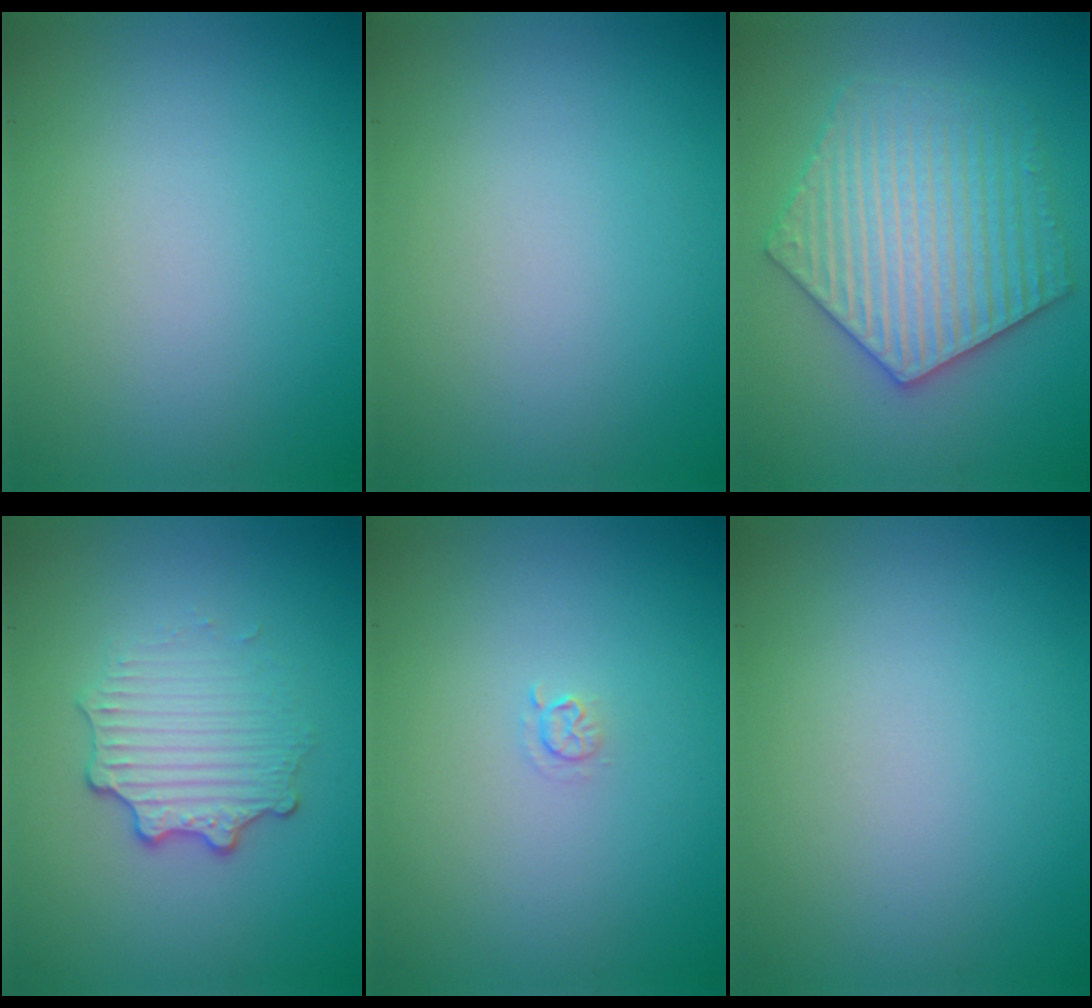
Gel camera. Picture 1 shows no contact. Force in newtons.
{"total": 0.0}
{"total": 6.2, "press": 6.1, "slide": 1.0}
{"total": 3.3, "press": 2.5, "slide": 2.2}
{"total": 0.7, "press": 0.3, "slide": 0.6}
{"total": 0.0}